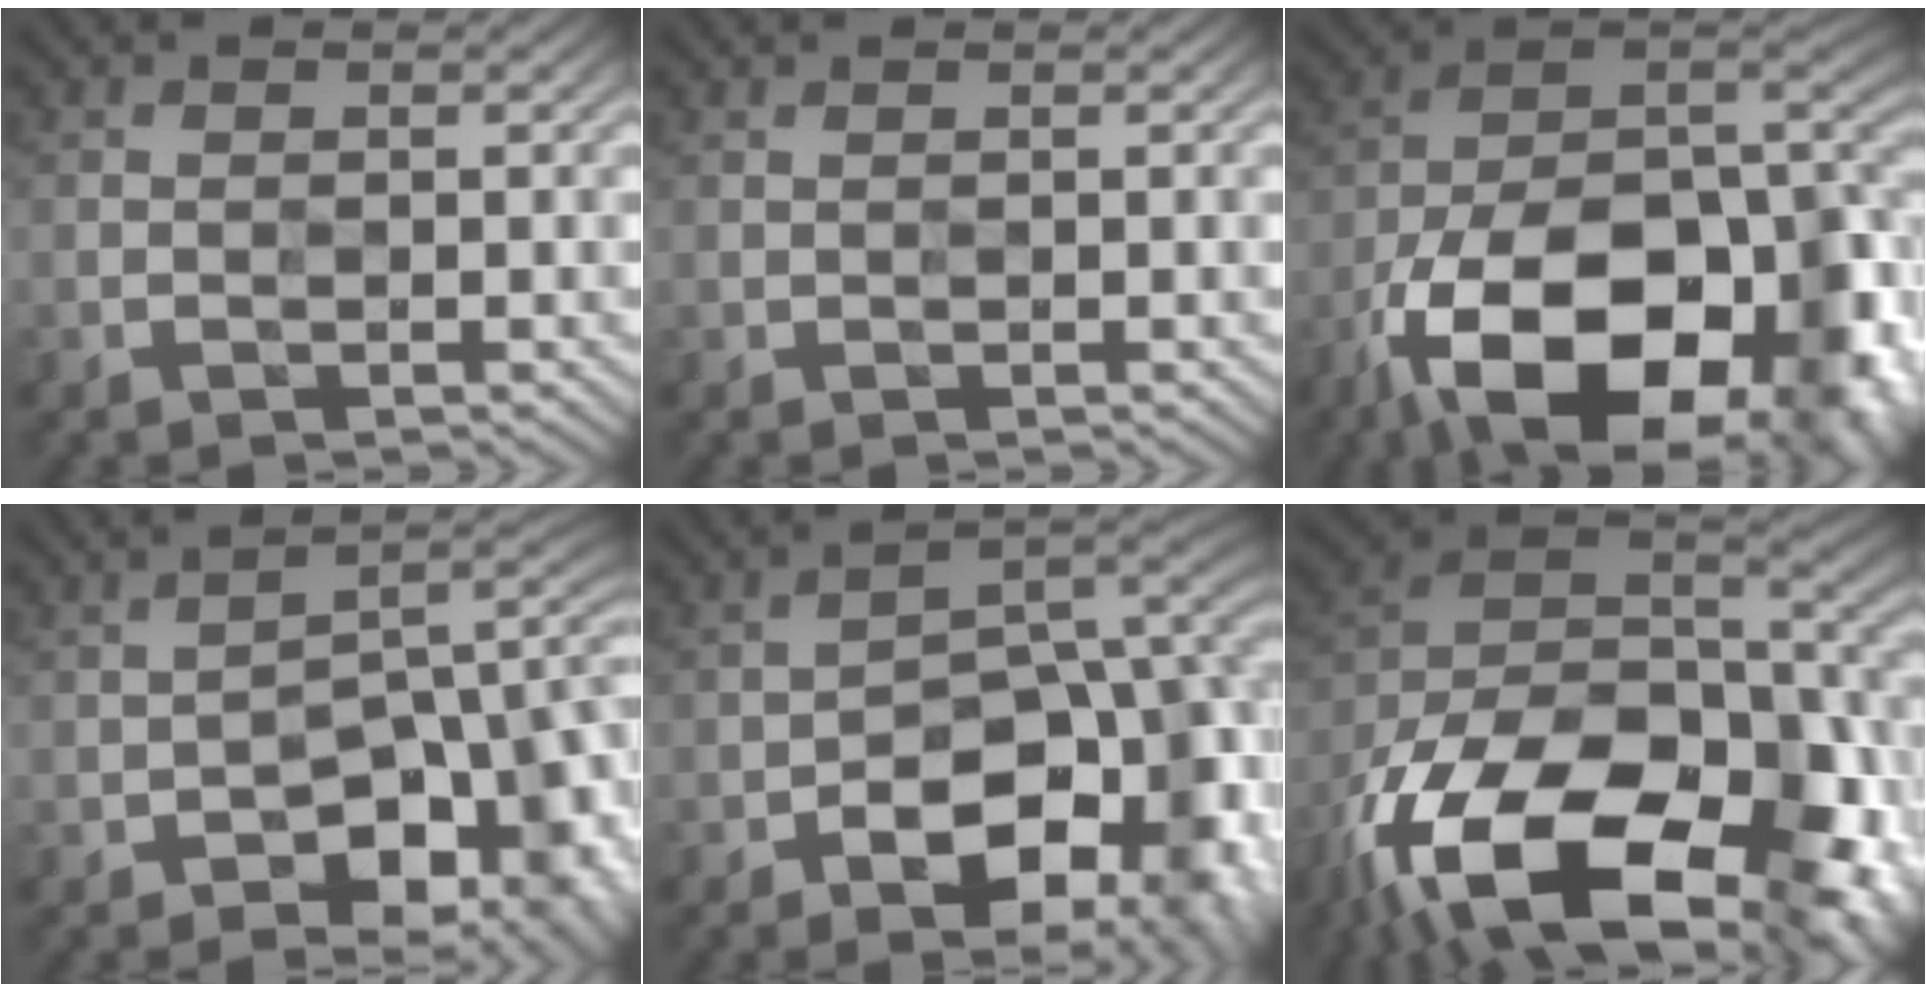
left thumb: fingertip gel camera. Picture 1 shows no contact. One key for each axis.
{"total": 0.0}
{"total": 20.2, "fx": -11.6, "fy": 10.2, "fz": 13.1, "tx": -0.221, "ty": -0.038, "tz": -0.169}
{"total": 12.8, "fx": -5.4, "fy": 7.0, "fz": 9.2, "tx": -0.109, "ty": -0.013, "tz": -0.068}
{"total": 14.8, "fx": -6.8, "fy": 8.1, "fz": 10.3, "tx": -0.122, "ty": -0.012, "tz": -0.093}
{"total": 21.2, "fx": -13.2, "fy": 10.9, "fz": 12.5, "tx": -0.260, "ty": -0.047, "tz": -0.184}